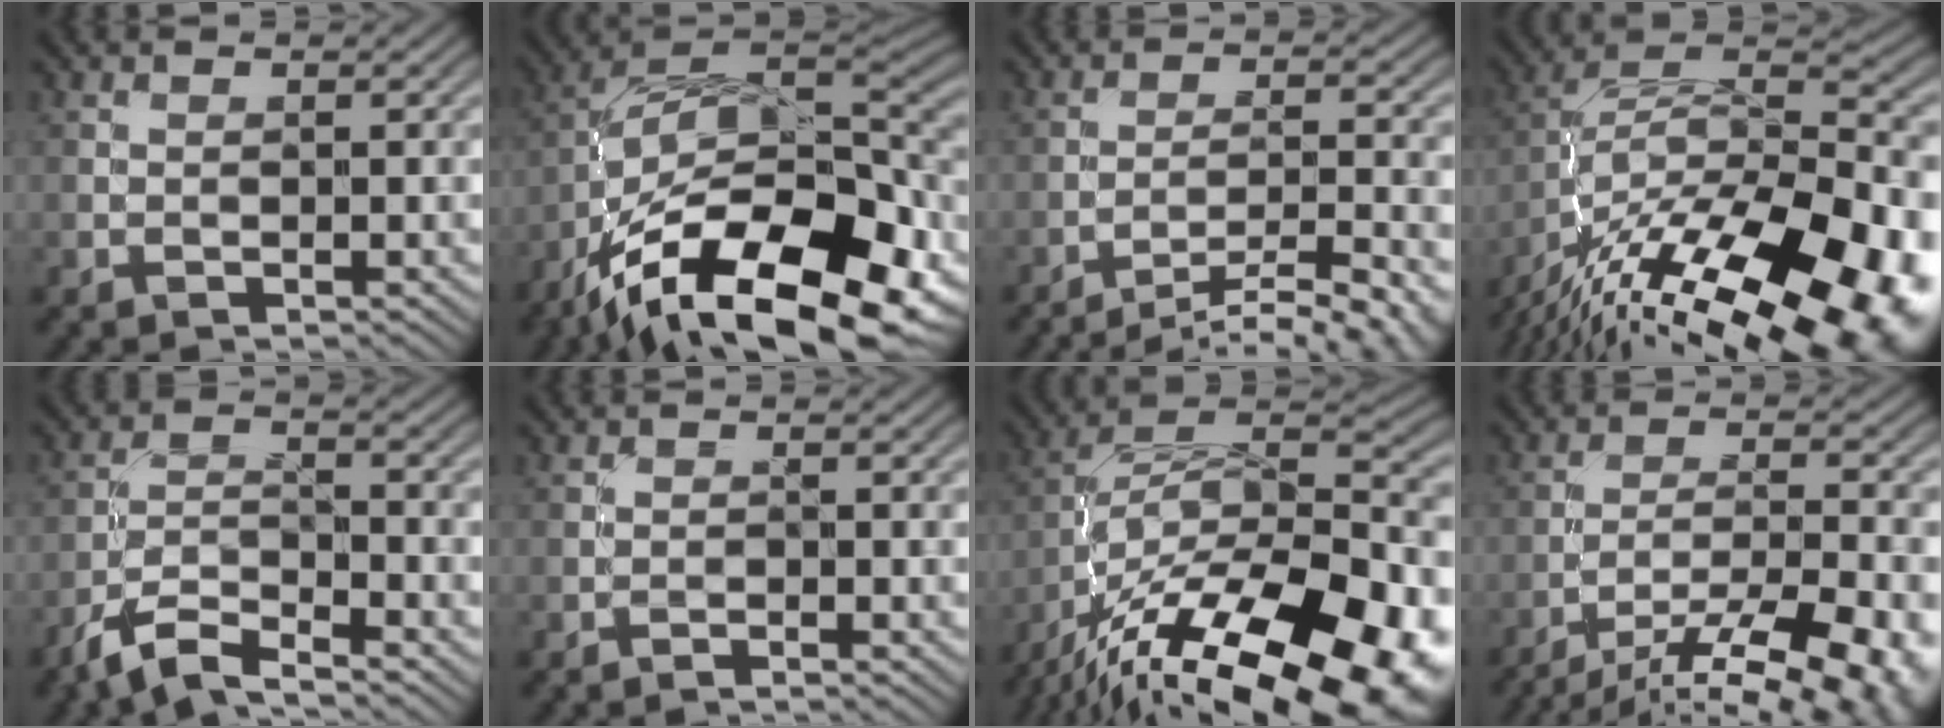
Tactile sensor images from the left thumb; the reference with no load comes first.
{"total": 19.0, "force": [-10.0, 8.7, 13.5], "torque": [-0.248, -0.017, -0.163]}
{"total": 12.2, "force": [-10.2, 2.4, 6.3], "torque": [-0.094, 0.002, -0.135]}
{"total": 20.5, "force": [-13.9, 7.4, 13.1], "torque": [-0.189, -0.015, -0.204]}
{"total": 6.0, "force": [-4.8, 1.4, 3.3], "torque": [-0.070, -0.005, -0.102]}
{"total": 0.7, "force": [-0.6, -0.1, 0.4], "torque": [-0.008, 0.003, -0.014]}
{"total": 20.5, "force": [-13.2, 7.8, 13.6], "torque": [-0.205, -0.021, -0.198]}
{"total": 15.5, "force": [-11.8, 3.9, 9.1], "torque": [-0.142, -0.017, -0.162]}